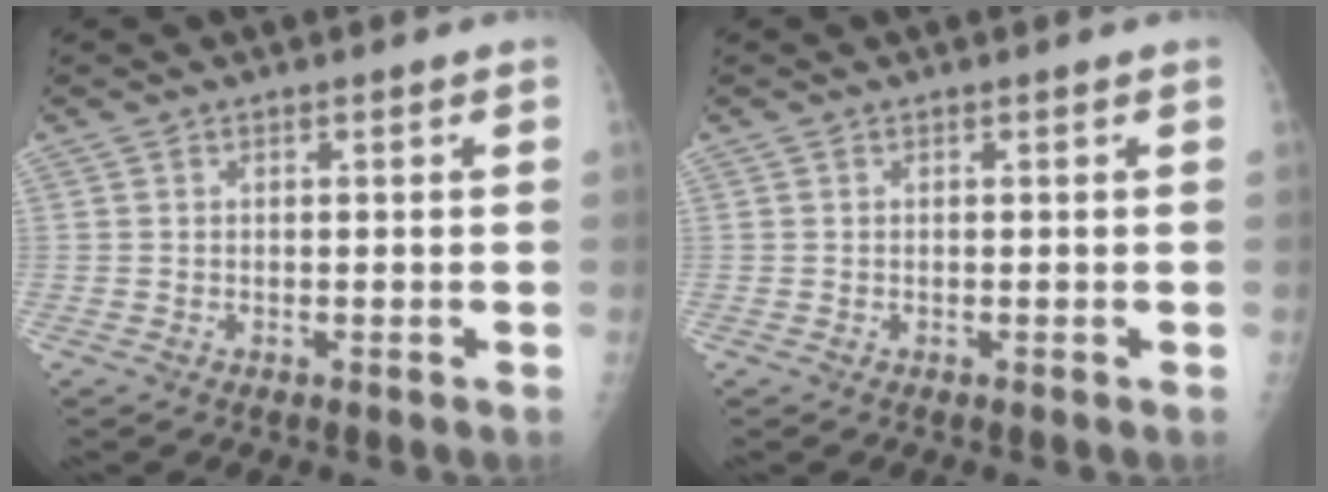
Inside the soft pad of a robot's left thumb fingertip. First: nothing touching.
{"total": 0.0}